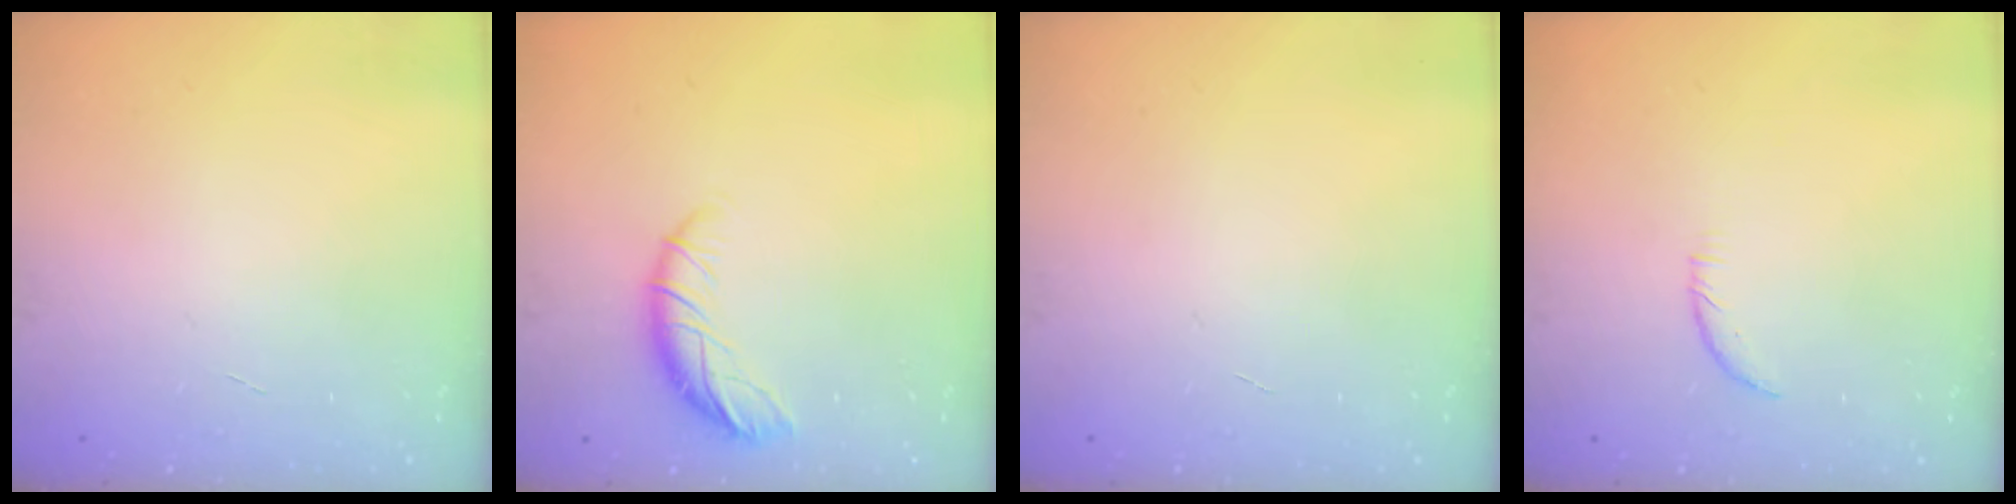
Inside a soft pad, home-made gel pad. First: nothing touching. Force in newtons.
{"total": 9.9, "press": 9.9, "slide": 0.9}
{"total": 0.0}
{"total": 4.2, "press": 4.1, "slide": 1.1}